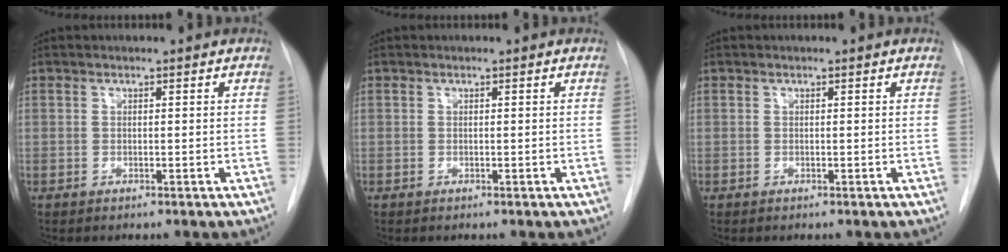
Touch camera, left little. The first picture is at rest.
{"total": 0.0}
{"total": 0.0}